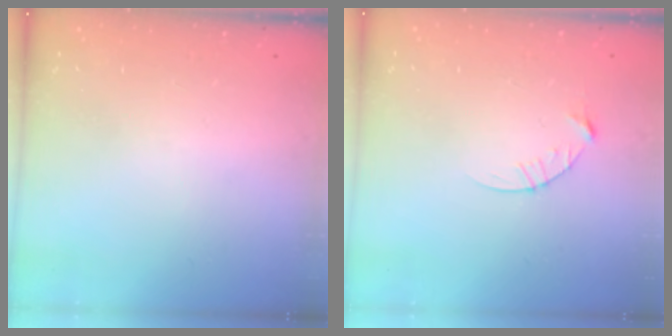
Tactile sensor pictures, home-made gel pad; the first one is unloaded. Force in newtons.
{"total": 4.1, "press": 4.1, "slide": 0.5}